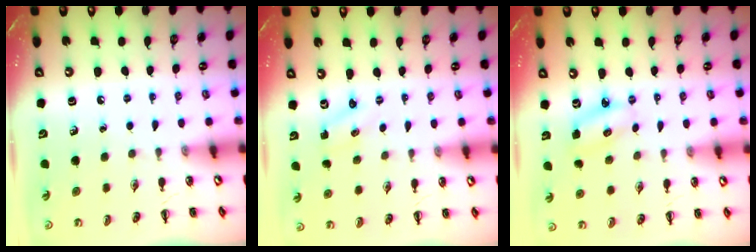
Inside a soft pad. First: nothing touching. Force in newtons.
{"total": 1.3, "press": 1.2, "slide": 0.3}
{"total": 4.8, "press": 4.7, "slide": 1.1}